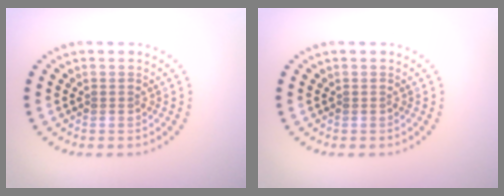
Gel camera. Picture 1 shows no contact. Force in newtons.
{"total": 0.0}